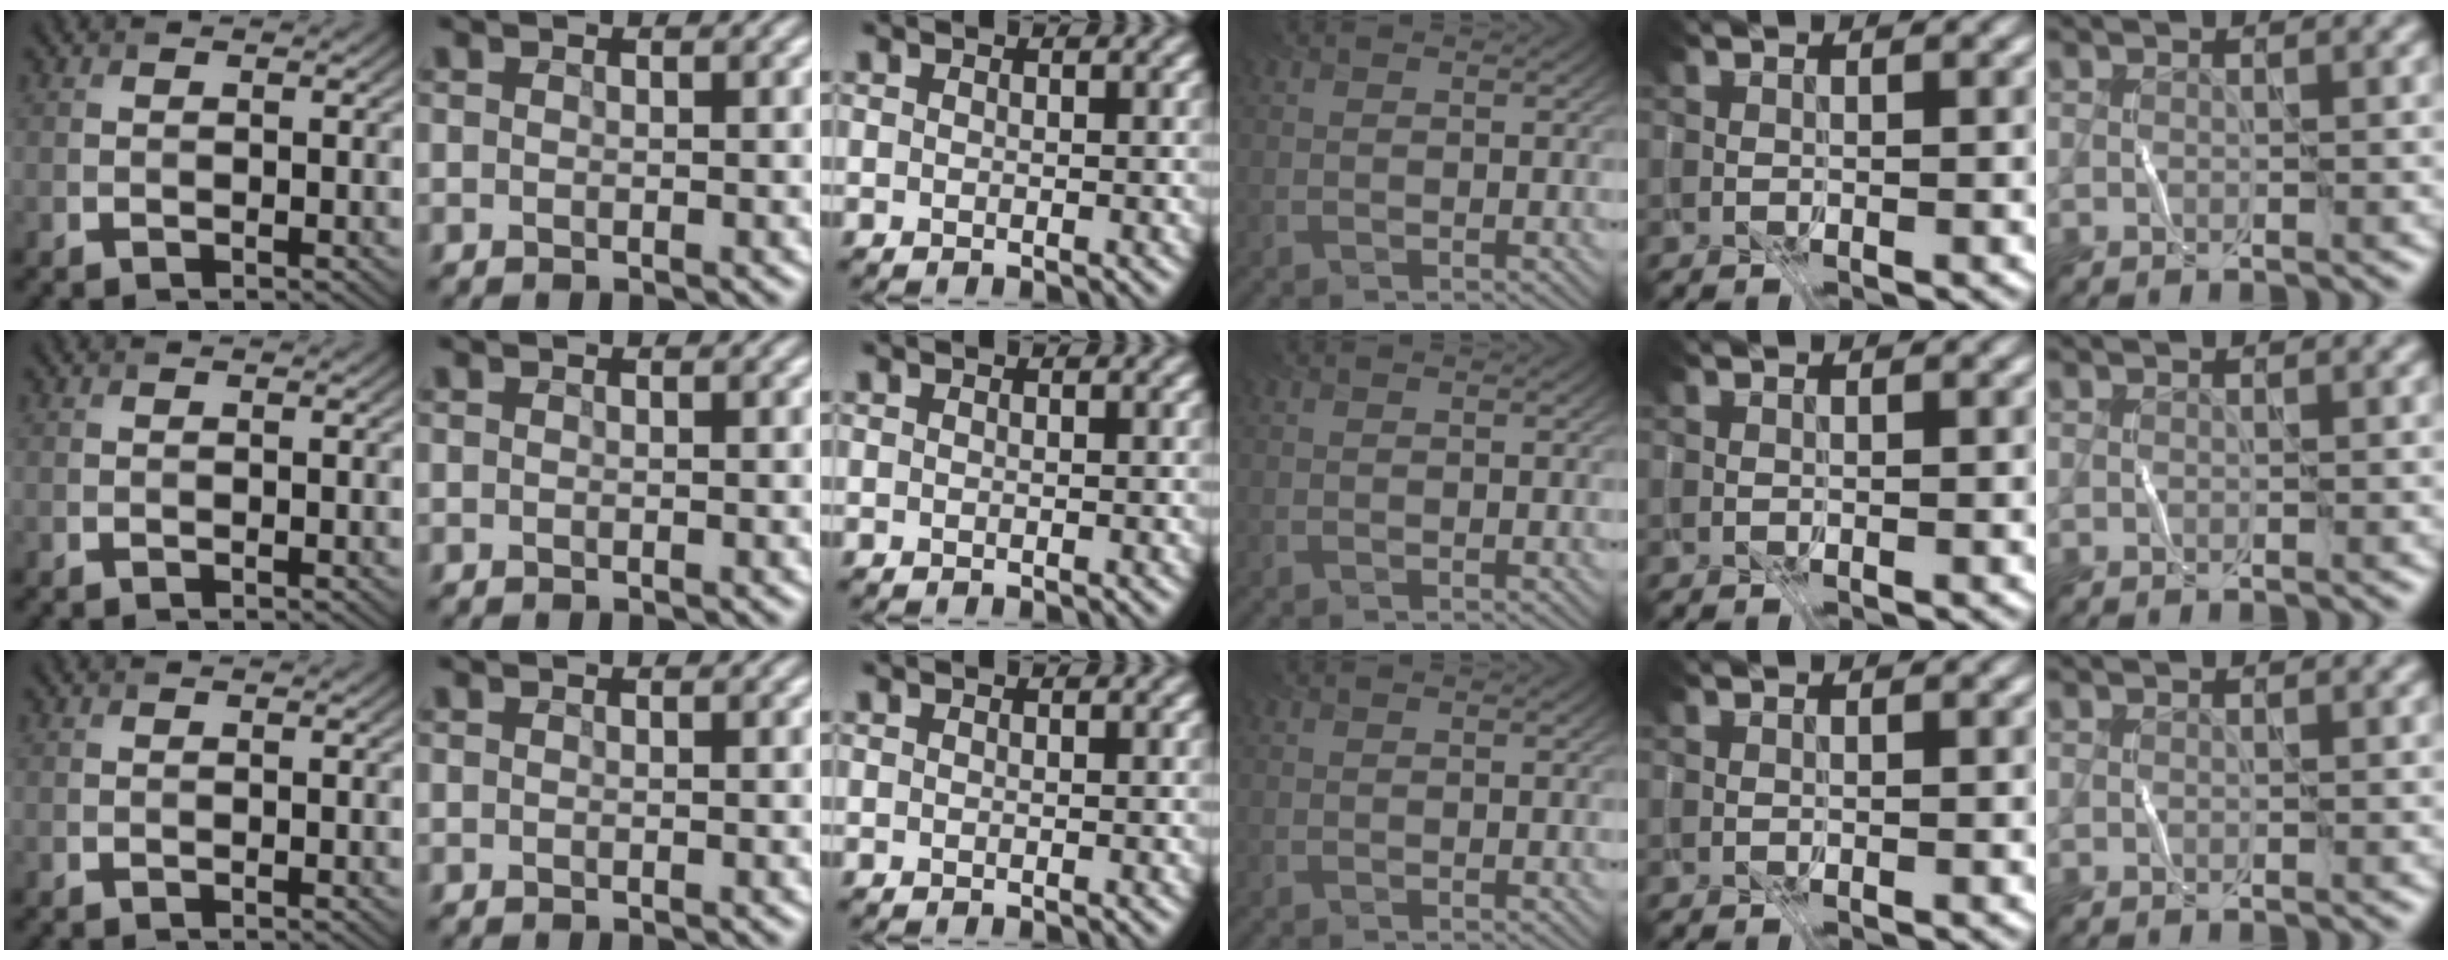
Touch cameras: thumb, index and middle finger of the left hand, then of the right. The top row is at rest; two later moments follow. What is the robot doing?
{"motion": "fold", "object": "file"}